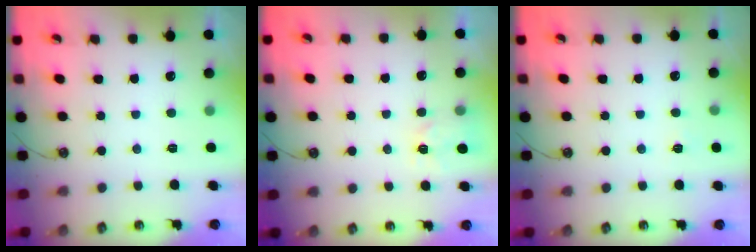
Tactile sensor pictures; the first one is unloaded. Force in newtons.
{"total": 2.9, "press": 2.8, "slide": 0.4}
{"total": 2.7, "press": 2.6, "slide": 0.4}